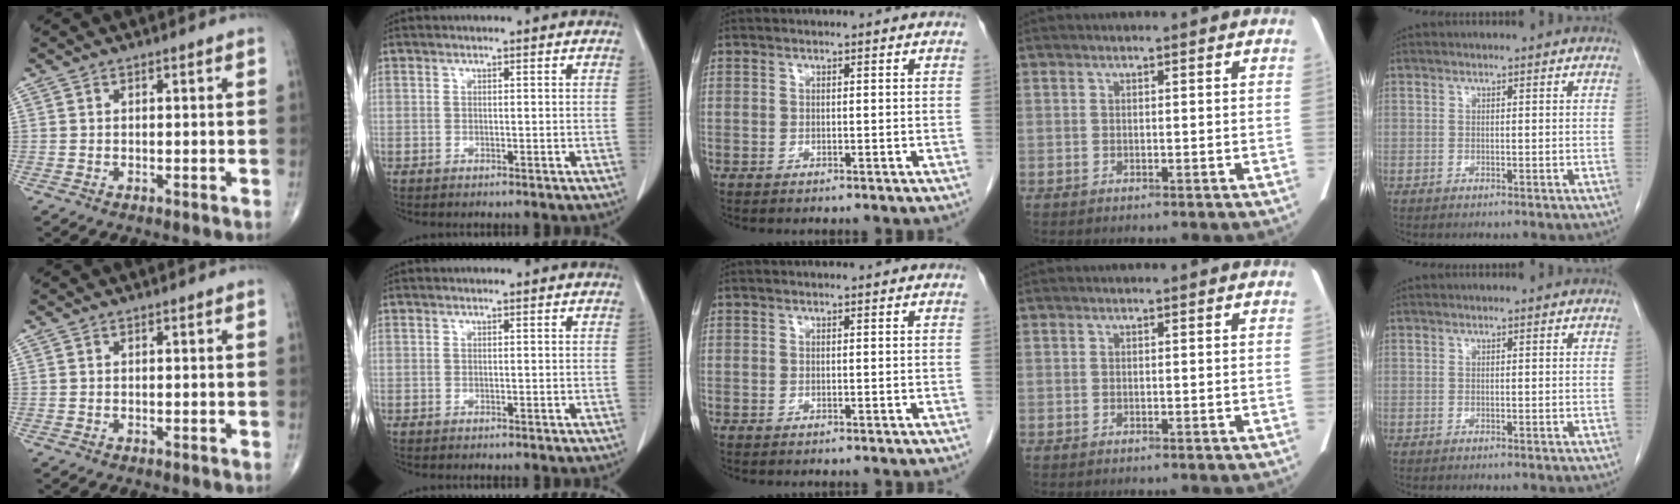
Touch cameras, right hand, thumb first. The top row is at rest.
{}